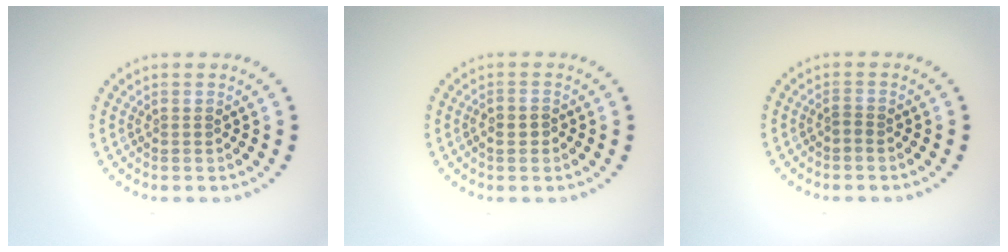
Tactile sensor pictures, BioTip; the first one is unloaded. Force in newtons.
{"total": 1.6, "press": 1.4, "slide": 0.6}
{"total": 0.6, "press": 0.3, "slide": 0.5}